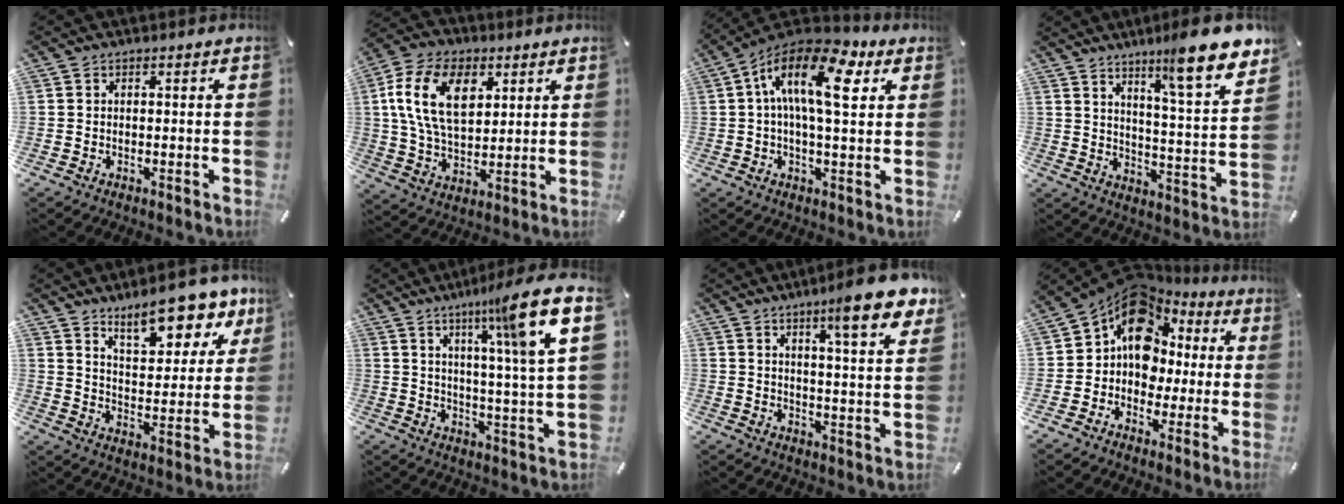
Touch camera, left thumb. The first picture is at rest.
{"total": 15.3, "force": [5.1, 9.6, 10.8], "torque": [-0.235, 0.006, 0.090]}
{"total": 16.1, "force": [4.9, 6.8, 13.7], "torque": [-0.261, -0.013, 0.079]}
{"total": 12.8, "force": [10.5, 1.0, 7.1], "torque": [-0.101, -0.093, 0.167]}
{"total": 14.4, "force": [11.5, 5.4, 6.7], "torque": [-0.091, -0.077, 0.201]}
{"total": 15.9, "force": [8.9, 1.0, 13.2], "torque": [-0.197, -0.053, 0.122]}
{"total": 12.5, "force": [8.4, 1.7, 9.1], "torque": [-0.131, -0.049, 0.129]}
{"total": 13.3, "force": [2.3, 11.4, 6.5], "torque": [-0.124, -0.018, 0.046]}